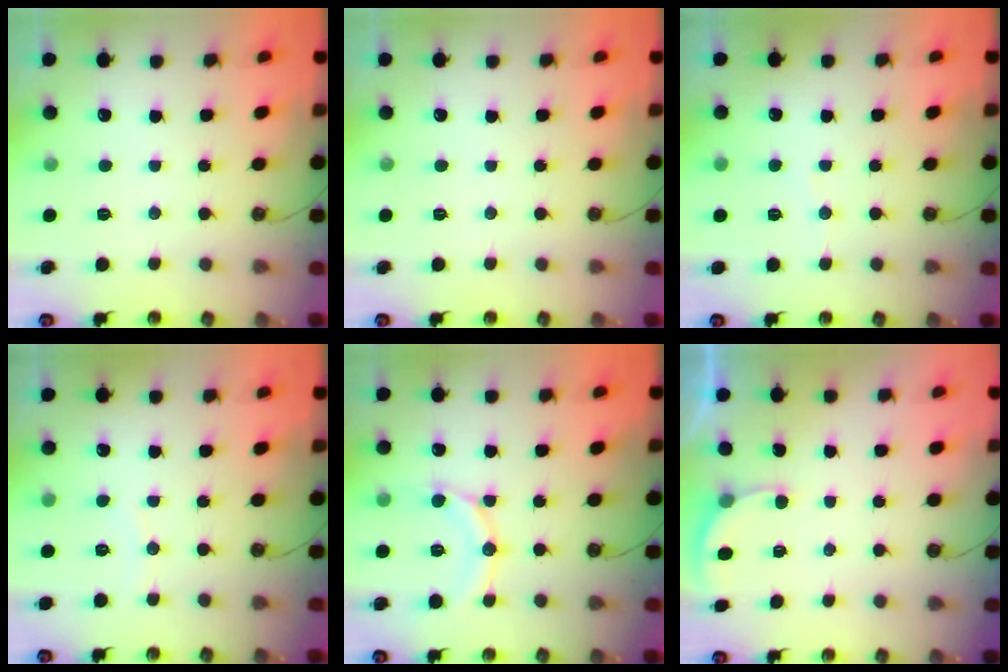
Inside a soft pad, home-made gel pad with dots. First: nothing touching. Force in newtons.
{"total": 0.0}
{"total": 4.1, "press": 3.8, "slide": 1.7}
{"total": 3.5, "press": 3.5, "slide": 0.4}
{"total": 12.7, "press": 12.6, "slide": 1.4}
{"total": 2.9, "press": 2.9, "slide": 0.3}